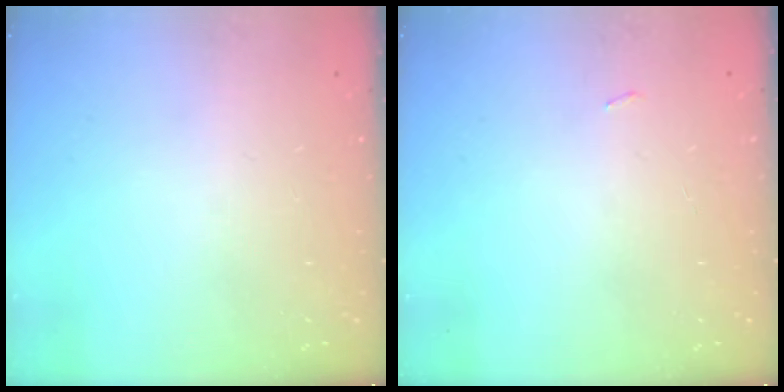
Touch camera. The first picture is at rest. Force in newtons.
{"total": 2.8, "press": 2.4, "slide": 1.4}